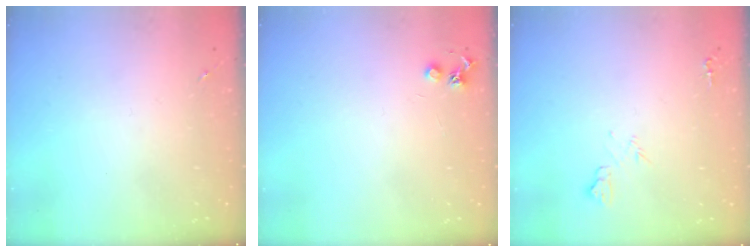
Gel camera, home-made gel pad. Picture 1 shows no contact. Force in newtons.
{"total": 4.1, "press": 4.1, "slide": 0.5}
{"total": 5.8, "press": 5.8, "slide": 0.7}